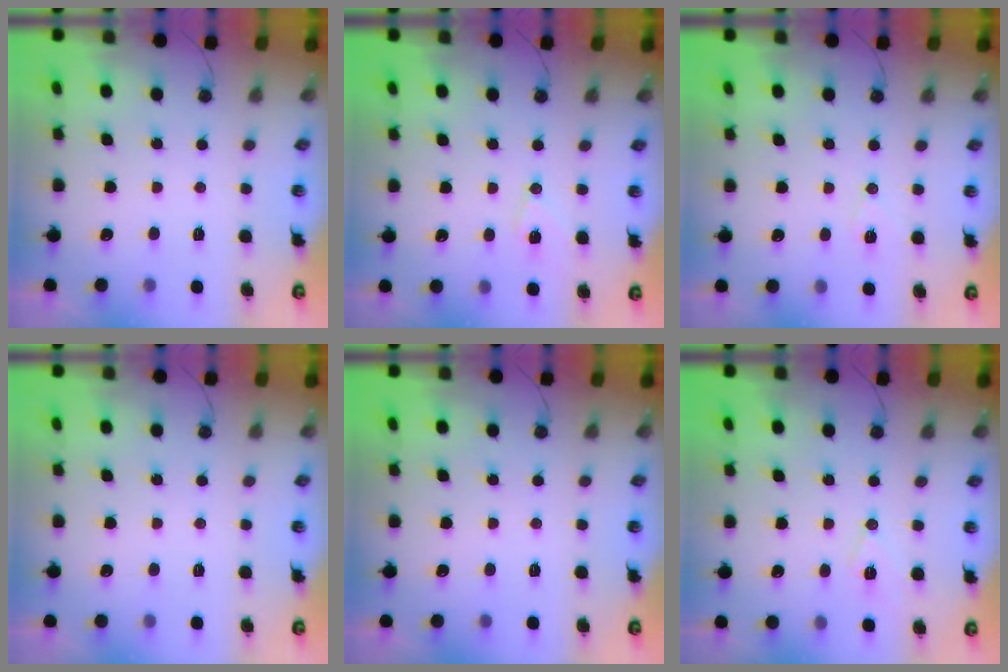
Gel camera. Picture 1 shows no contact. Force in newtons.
{"total": 6.5, "press": 6.4, "slide": 1.2}
{"total": 5.7, "press": 4.6, "slide": 3.3}
{"total": 0.0}
{"total": 0.0}
{"total": 6.5, "press": 5.3, "slide": 3.8}